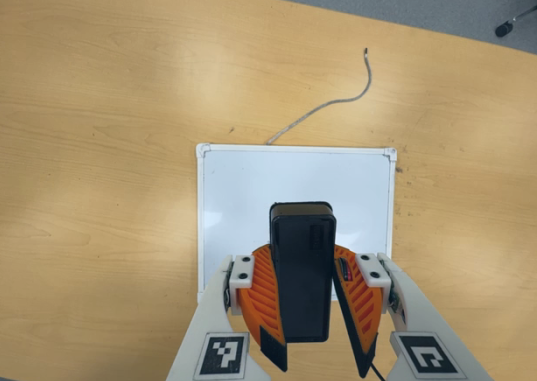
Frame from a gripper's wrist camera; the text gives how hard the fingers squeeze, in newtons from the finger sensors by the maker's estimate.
{"total": 11.4, "left": 10.4, "right": 12.4}